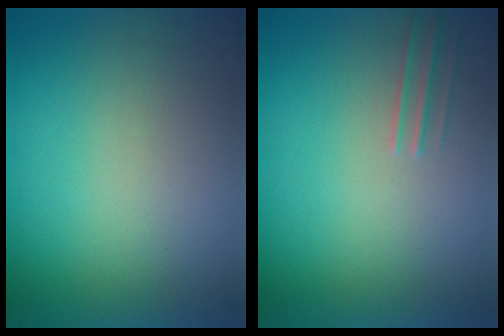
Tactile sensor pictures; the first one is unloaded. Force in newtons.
{"total": 1.4}